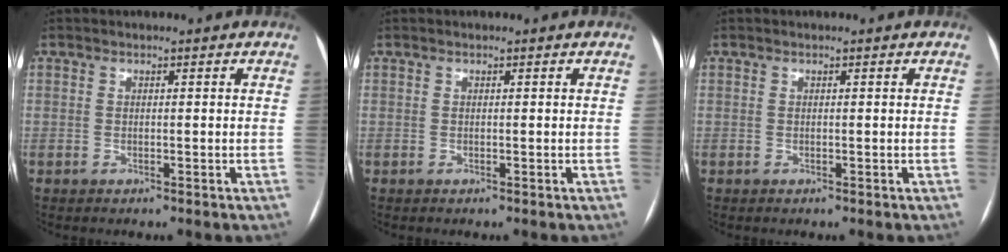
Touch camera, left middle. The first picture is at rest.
{"total": 0.0}
{"total": 0.0}